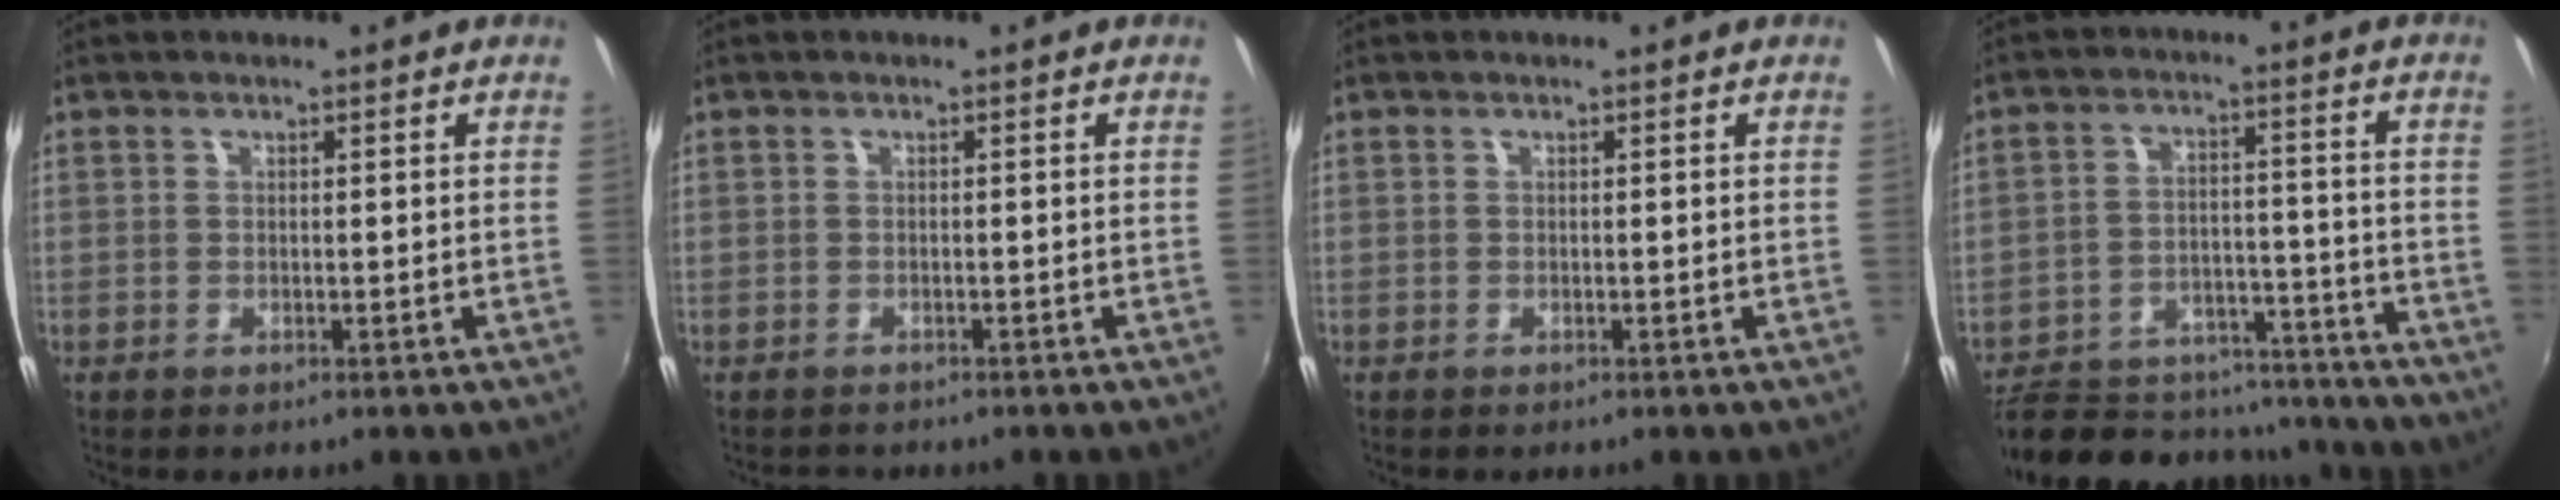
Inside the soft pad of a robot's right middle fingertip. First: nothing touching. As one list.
[{"total": 1.6, "force": [-1.5, 0.5, 0.1], "torque": [-0.005, -0.003, -0.022]}, {"total": 0.0}, {"total": 23.9, "force": [-20.4, 8.9, 8.7], "torque": [-0.174, 0.014, -0.265]}]